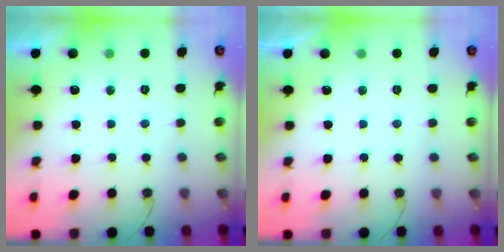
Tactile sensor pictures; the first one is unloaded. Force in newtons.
{"total": 0.0}